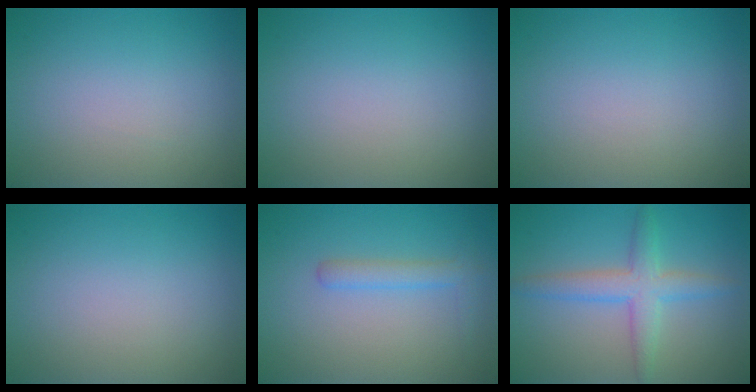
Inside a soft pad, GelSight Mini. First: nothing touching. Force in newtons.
{"total": 0.0}
{"total": 0.0}
{"total": 0.0}
{"total": 1.9, "press": 1.9, "slide": 0.2}
{"total": 3.8, "press": 3.8, "slide": 0.1}